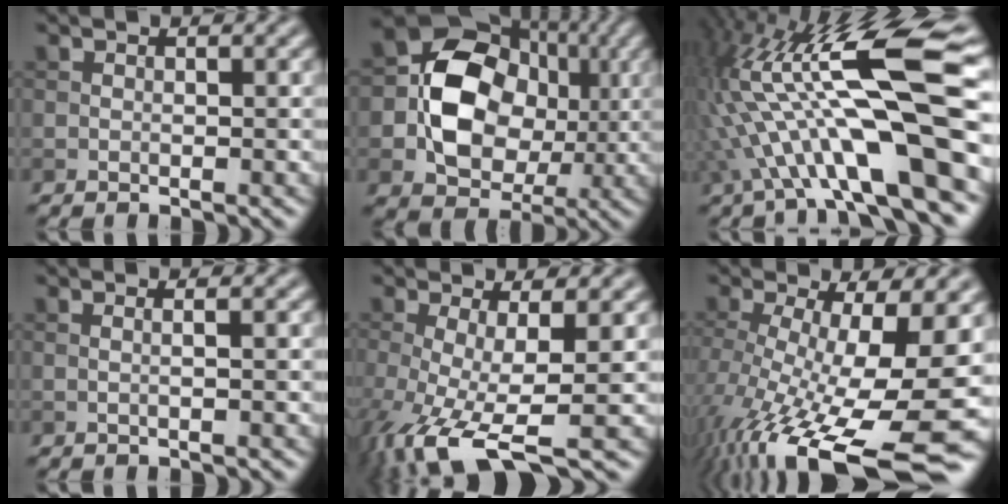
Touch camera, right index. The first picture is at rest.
{"total": 9.5, "force": [-0.4, 7.6, 5.8], "torque": [-0.093, 0.001, -0.010]}
{"total": 16.5, "force": [1.0, 4.3, 15.9], "torque": [-0.288, 0.021, 0.028]}
{"total": 1.4, "force": [0.3, 0.5, 1.2], "torque": [-0.011, -0.004, -0.011]}
{"total": 7.2, "force": [-2.7, 1.9, 6.4], "torque": [-0.133, -0.014, -0.053]}
{"total": 15.2, "force": [-5.0, 4.6, 13.6], "torque": [-0.237, -0.023, -0.071]}